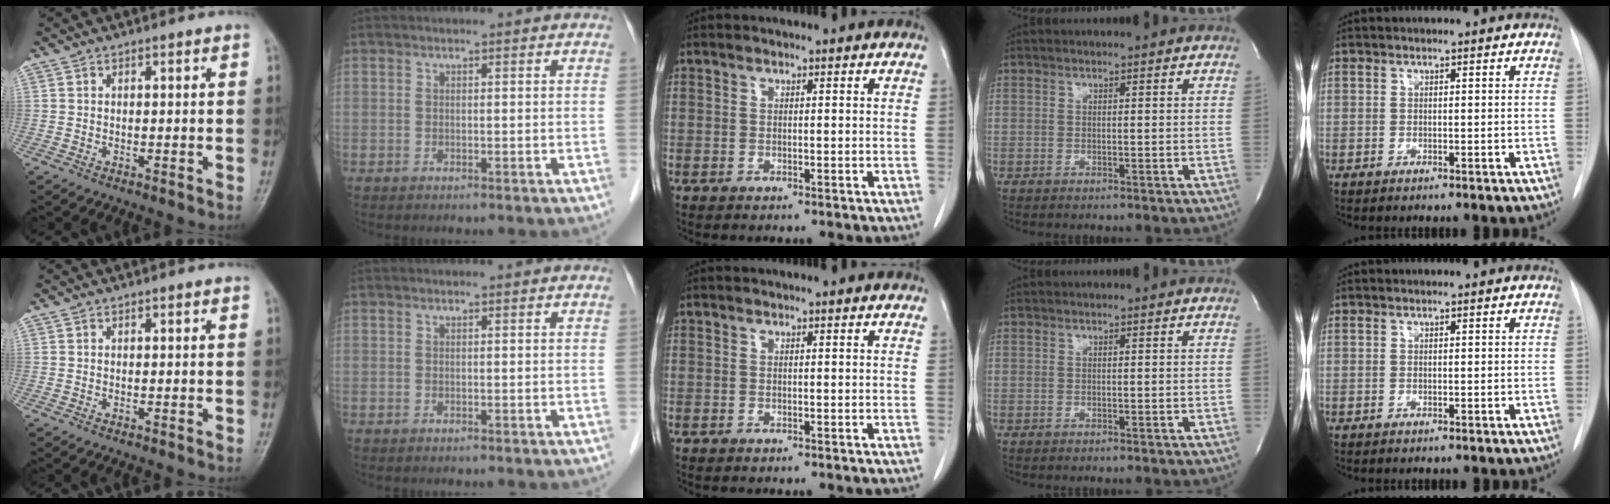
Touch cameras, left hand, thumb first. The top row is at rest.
{}